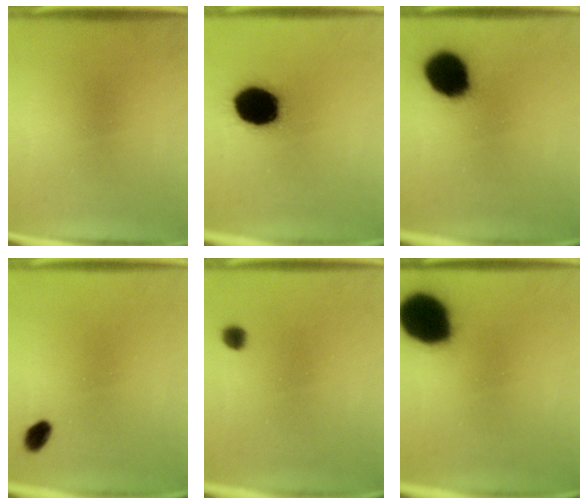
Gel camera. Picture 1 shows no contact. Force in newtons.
{"total": 19.7}
{"total": 13.7}
{"total": 2.8}
{"total": 1.9}
{"total": 18.7}